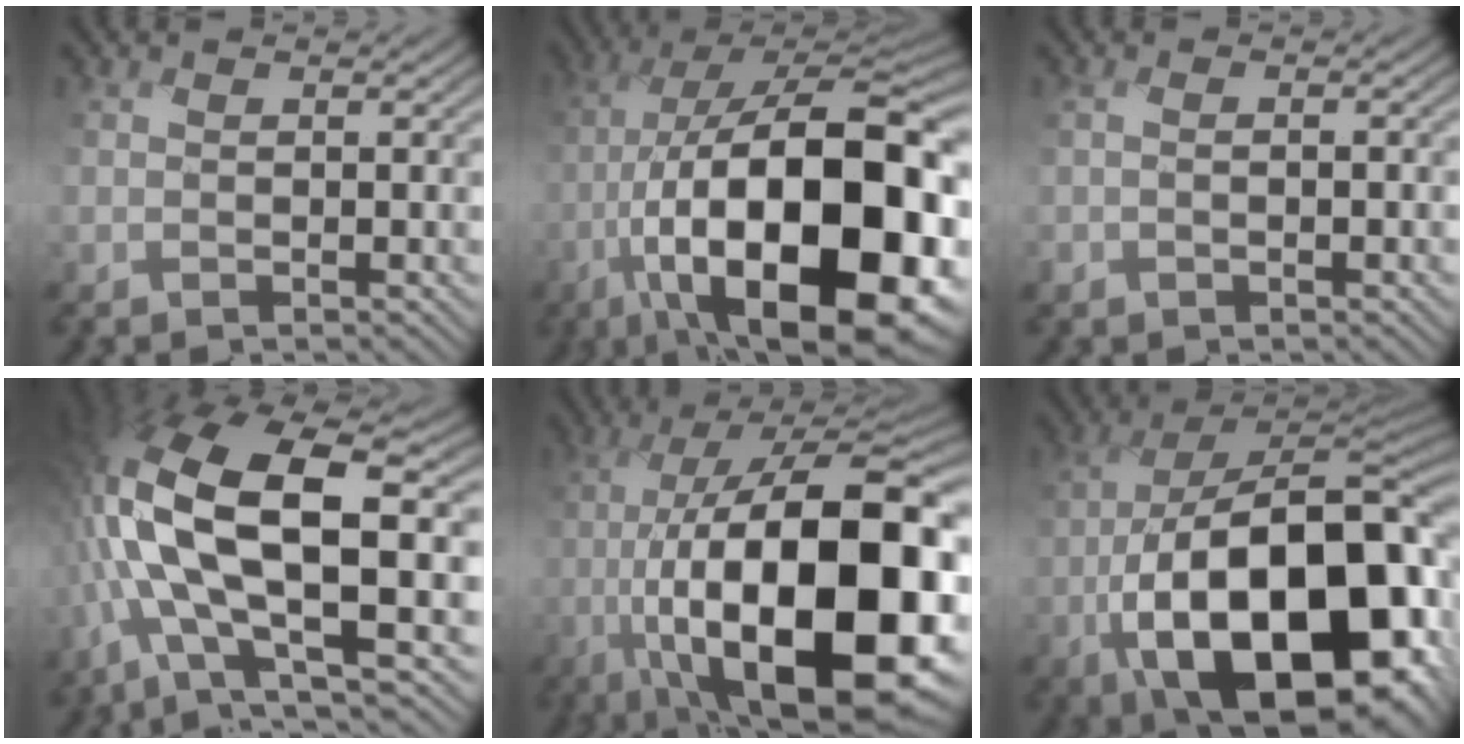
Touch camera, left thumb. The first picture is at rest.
{"total": 22.3, "force": [-6.4, 9.4, 19.2], "torque": [-0.323, -0.021, -0.091]}
{"total": 1.9, "force": [-0.5, 1.4, 1.2], "torque": [-0.017, 0.002, -0.002]}
{"total": 16.9, "force": [-0.3, 7.5, 15.2], "torque": [-0.333, 0.010, -0.011]}
{"total": 22.1, "force": [-4.8, 9.2, 19.5], "torque": [-0.344, -0.020, -0.068]}
{"total": 21.6, "force": [-6.6, 11.4, 17.1], "torque": [-0.294, -0.034, -0.089]}